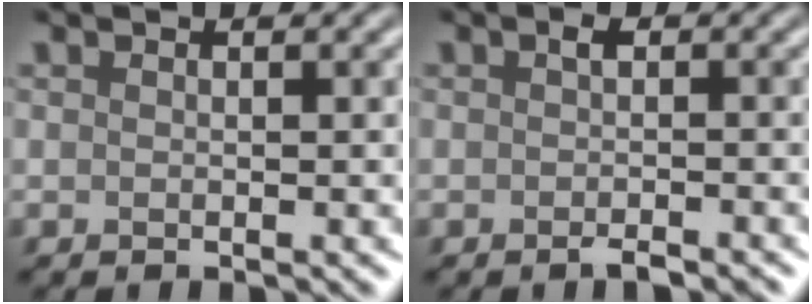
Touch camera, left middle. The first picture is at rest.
{"total": 1.7, "force": [-0.7, 0.6, 1.4], "torque": [-0.022, -0.002, -0.012]}